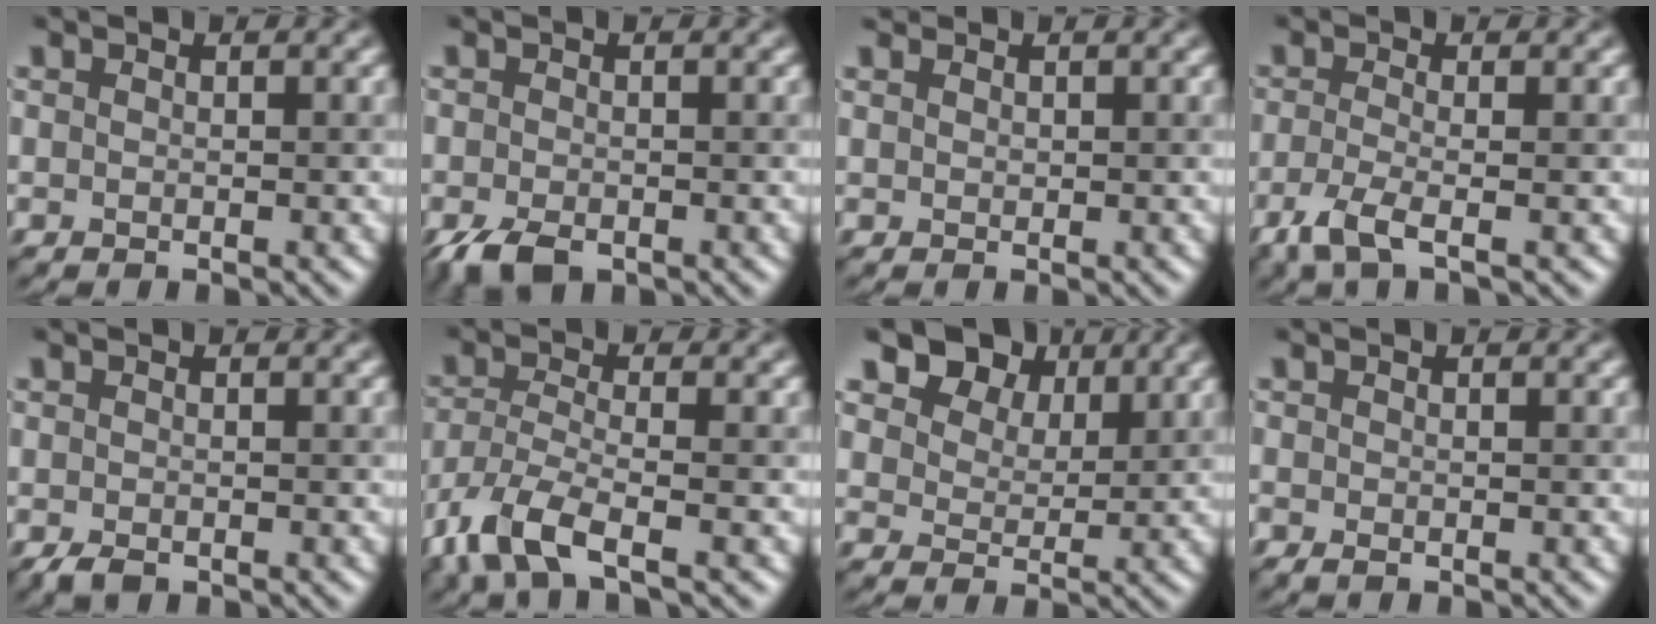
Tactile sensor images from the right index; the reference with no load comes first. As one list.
[{"total": 3.3, "force": [-2.1, 1.6, 2.0], "torque": [-0.041, -0.005, -0.042]}, {"total": 0.7, "force": [0.4, 0.5, 0.1], "torque": [-0.002, -0.001, 0.005]}, {"total": 3.4, "force": [-1.9, 0.8, 2.6], "torque": [-0.062, -0.009, -0.049]}, {"total": 1.5, "force": [-1.0, 0.7, 0.9], "torque": [-0.020, -0.002, -0.021]}, {"total": 6.3, "force": [-3.8, 1.9, 4.6], "torque": [-0.111, -0.013, -0.087]}, {"total": 6.9, "force": [4.8, 4.0, 2.8], "torque": [-0.061, -0.008, 0.090]}, {"total": 0.8, "force": [-0.5, 0.3, 0.5], "torque": [-0.016, -0.003, -0.011]}]